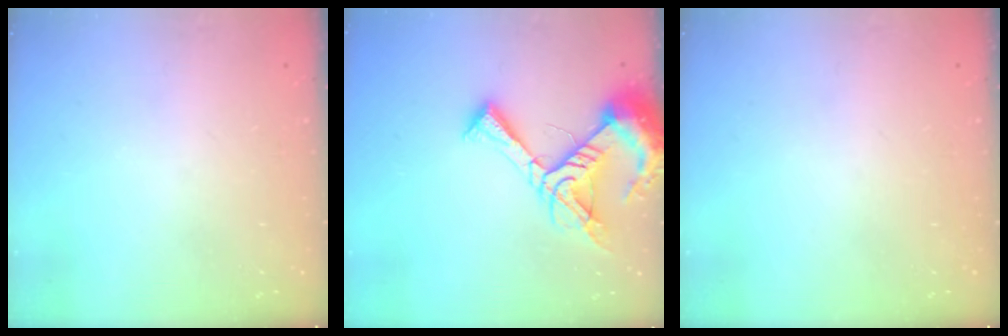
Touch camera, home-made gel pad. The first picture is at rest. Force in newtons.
{"total": 13.9, "press": 13.9, "slide": 1.3}
{"total": 0.0}